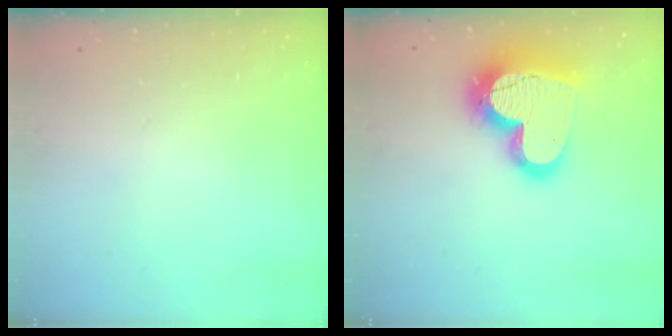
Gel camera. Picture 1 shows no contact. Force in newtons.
{"total": 21.6, "press": 21.5, "slide": 1.7}